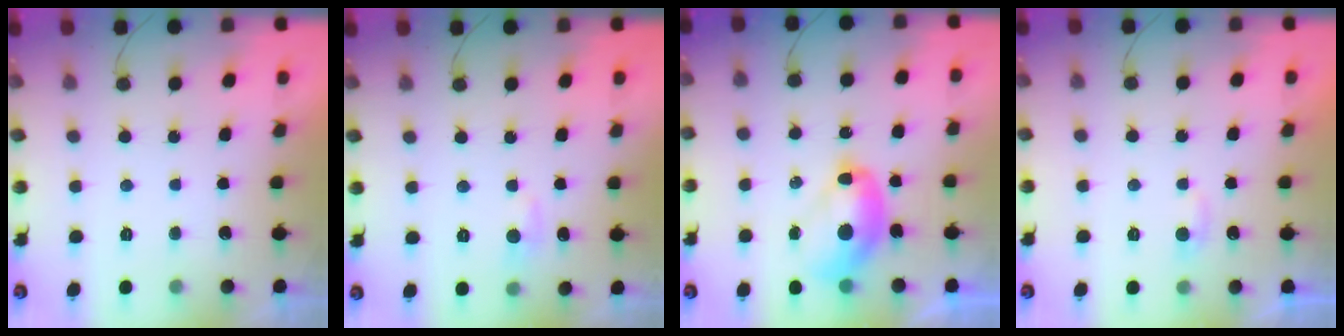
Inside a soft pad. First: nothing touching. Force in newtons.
{"total": 4.8, "press": 4.7, "slide": 0.6}
{"total": 10.3, "press": 10.3, "slide": 0.4}
{"total": 2.7, "press": 2.7, "slide": 0.2}